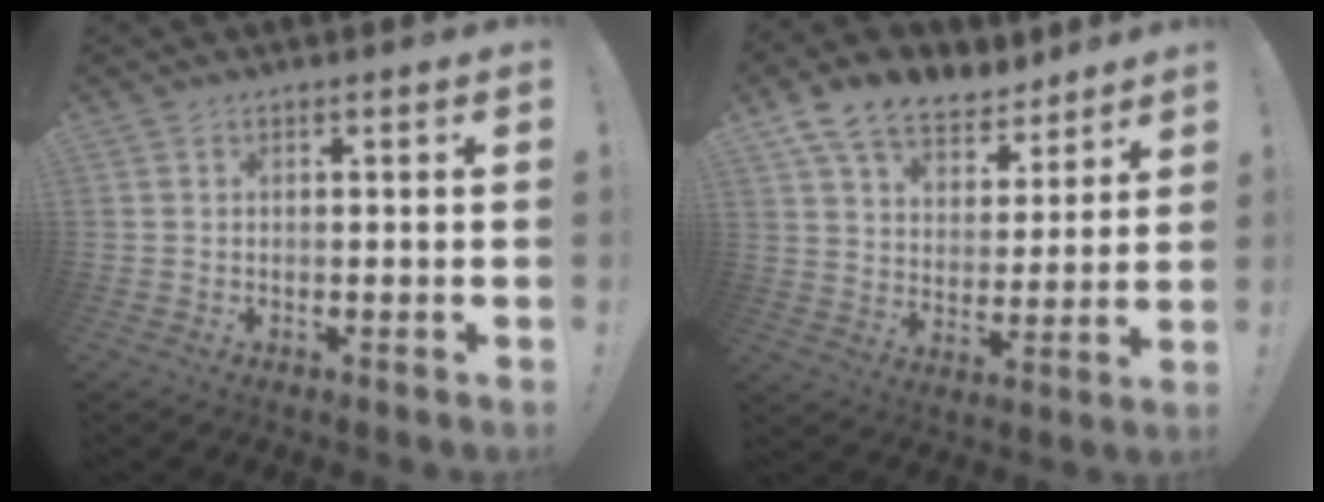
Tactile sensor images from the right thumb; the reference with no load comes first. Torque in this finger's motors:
{"motor_torque": [0.35, 0.94, 0.39, 0.05, 0.14]}